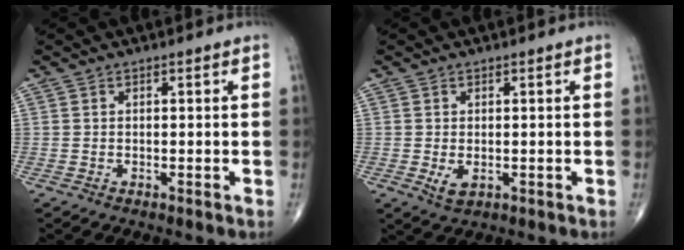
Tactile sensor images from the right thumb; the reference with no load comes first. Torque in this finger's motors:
{"motor_torque": [-0.25, 0.22, 0.29, -0.01, 0.11]}